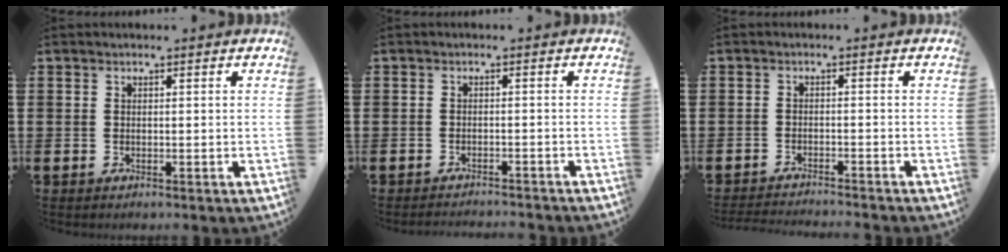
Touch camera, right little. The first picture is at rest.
{"total": 1.3, "force": [-1.3, -0.2, -0.1], "torque": [0.000, 0.004, -0.026]}
{"total": 1.7, "force": [-1.7, -0.3, 0.1], "torque": [-0.002, 0.002, -0.034]}